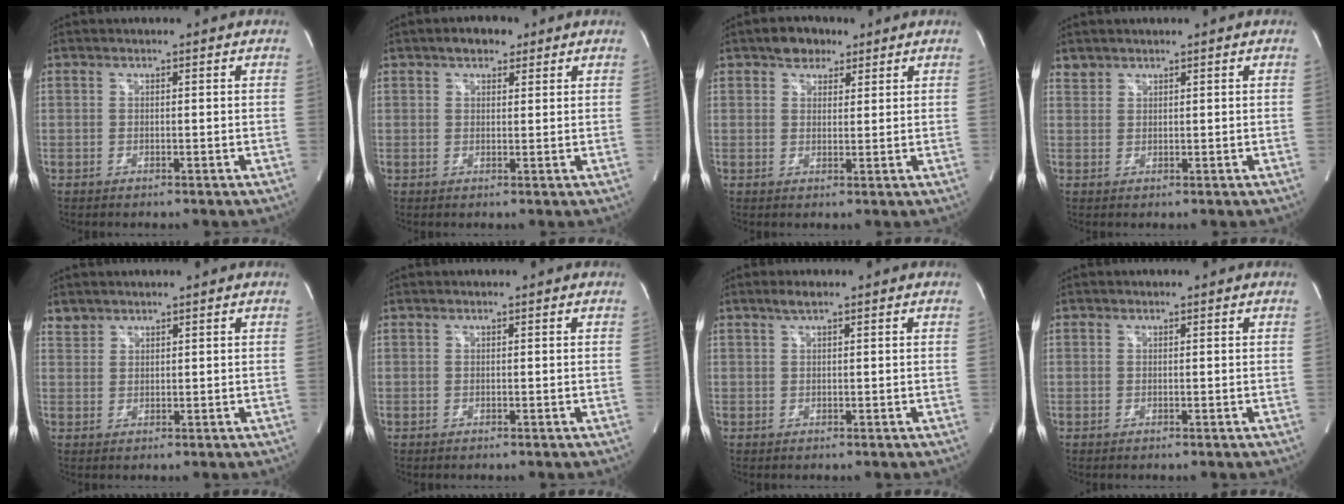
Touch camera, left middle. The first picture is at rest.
{"total": 3.4, "force": [2.3, 1.8, 1.8], "torque": [-0.031, 0.011, 0.034]}
{"total": 3.9, "force": [2.6, 2.5, 1.5], "torque": [-0.024, 0.009, 0.043]}
{"total": 1.3, "force": [1.2, 0.6, -0.2], "torque": [0.007, 0.006, 0.021]}
{"total": 1.7, "force": [1.5, 0.8, -0.2], "torque": [0.007, 0.006, 0.029]}
{"total": 0.0}
{"total": 1.4, "force": [1.0, 0.2, 1.0], "torque": [-0.024, 0.006, 0.021]}
{"total": 0.0}